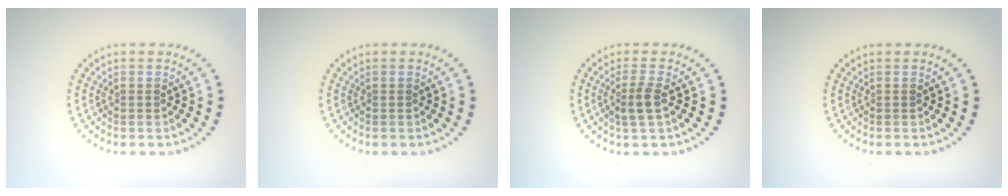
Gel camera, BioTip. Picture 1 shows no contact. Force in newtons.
{"total": 0.0}
{"total": 2.2, "press": 1.9, "slide": 1.0}
{"total": 0.0}